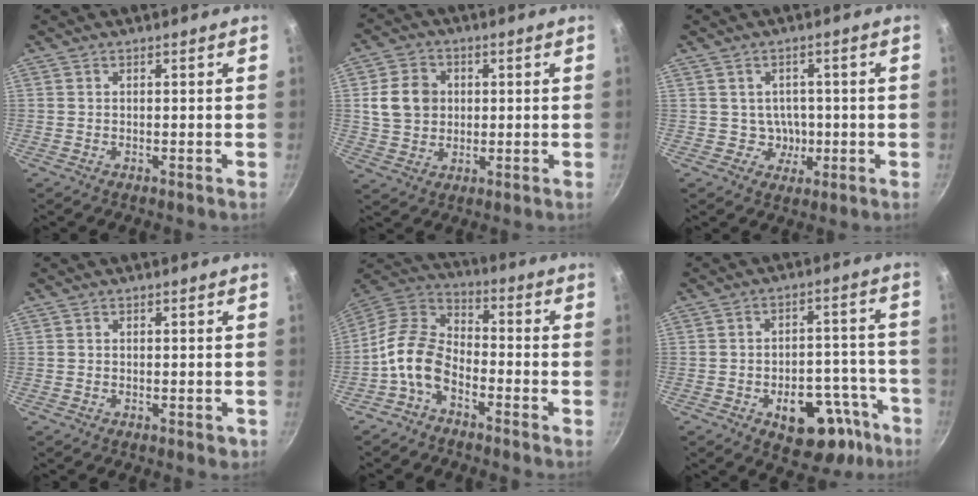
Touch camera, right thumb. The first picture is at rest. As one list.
[{"total": 8.7, "force": [1.3, 7.3, 4.5], "torque": [-0.057, 0.005, 0.021]}, {"total": 3.9, "force": [-0.5, 3.8, 1.0], "torque": [0.011, 0.005, -0.005]}, {"total": 1.4, "force": [-0.6, 0.9, 0.9], "torque": [-0.011, 0.002, -0.008]}, {"total": 10.5, "force": [-5.1, 6.7, 6.3], "torque": [-0.112, 0.060, -0.120]}, {"total": 16.6, "force": [-8.1, 9.7, 10.7], "torque": [-0.076, 0.051, -0.098]}]